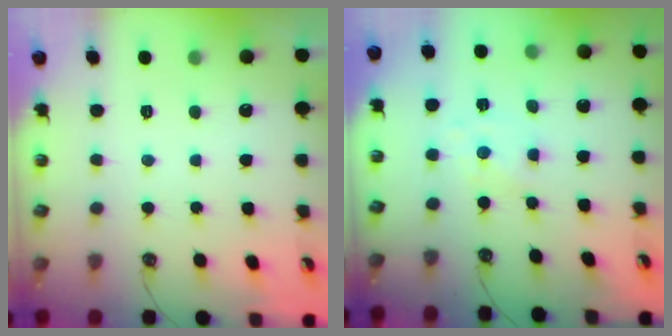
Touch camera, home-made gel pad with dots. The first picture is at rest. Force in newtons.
{"total": 2.0, "press": 2.0, "slide": 0.3}